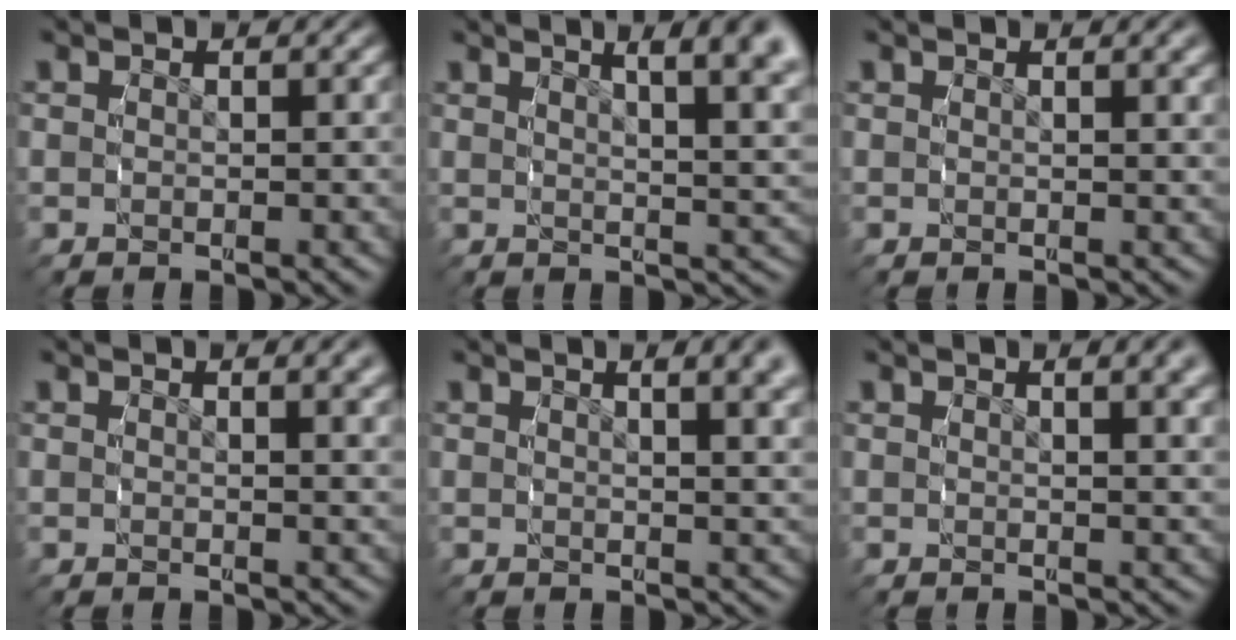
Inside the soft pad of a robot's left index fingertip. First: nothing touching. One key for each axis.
{"total": 9.3, "fx": 5.2, "fy": 3.0, "fz": 7.1, "tx": -0.077, "ty": 0.019, "tz": 0.069}
{"total": 0.9, "fx": 0.6, "fy": -0.2, "fz": 0.6, "tx": -0.006, "ty": 0.001, "tz": 0.008}
{"total": 1.9, "fx": 1.2, "fy": -0.1, "fz": 1.5, "tx": -0.017, "ty": 0.001, "tz": 0.017}
{"total": 5.4, "fx": 3.3, "fy": 1.2, "fz": 4.1, "tx": -0.044, "ty": 0.013, "tz": 0.045}
{"total": 3.3, "fx": 2.1, "fy": 0.5, "fz": 2.5, "tx": -0.028, "ty": 0.009, "tz": 0.028}